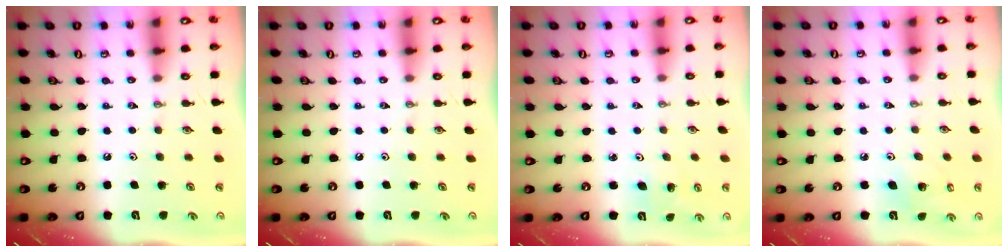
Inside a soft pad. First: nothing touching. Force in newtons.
{"total": 0.0}
{"total": 2.0, "press": 2.0, "slide": 0.1}
{"total": 5.0, "press": 4.4, "slide": 2.3}